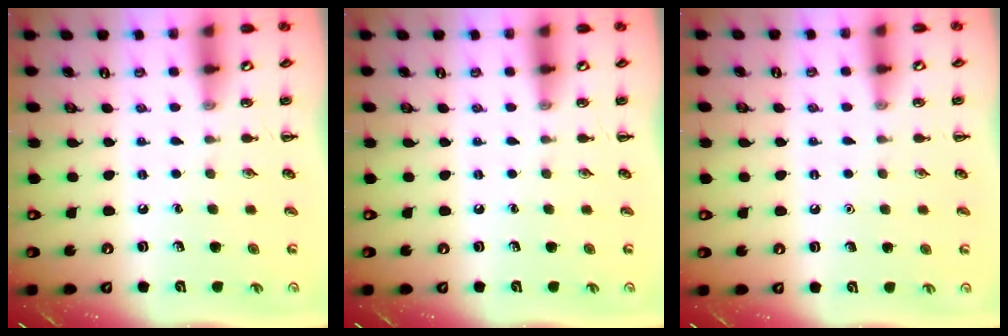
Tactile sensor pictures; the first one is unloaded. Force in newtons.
{"total": 0.0}
{"total": 1.6, "press": 1.6, "slide": 0.1}